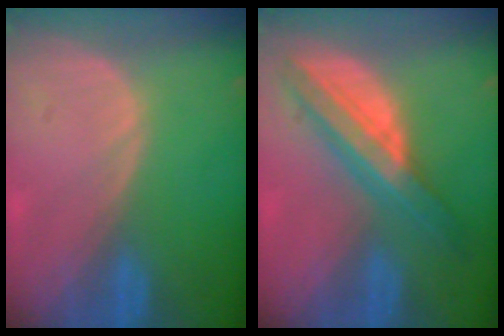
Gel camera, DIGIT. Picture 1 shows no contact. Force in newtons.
{"total": 8.2, "press": 8.2, "slide": 0.6}